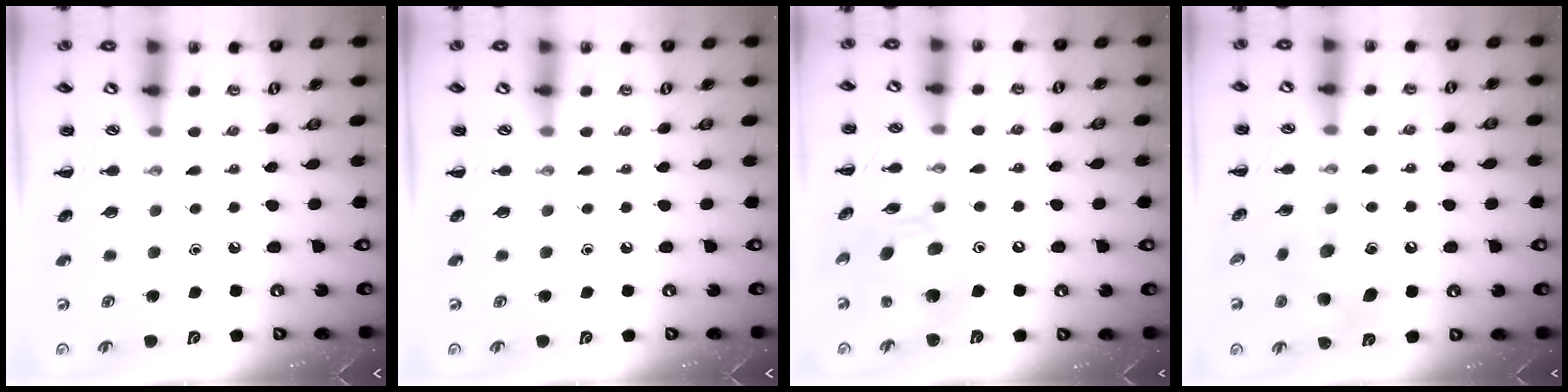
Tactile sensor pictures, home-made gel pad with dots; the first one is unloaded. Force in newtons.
{"total": 0.0}
{"total": 13.9, "press": 13.2, "slide": 4.2}
{"total": 9.9, "press": 9.8, "slide": 1.6}